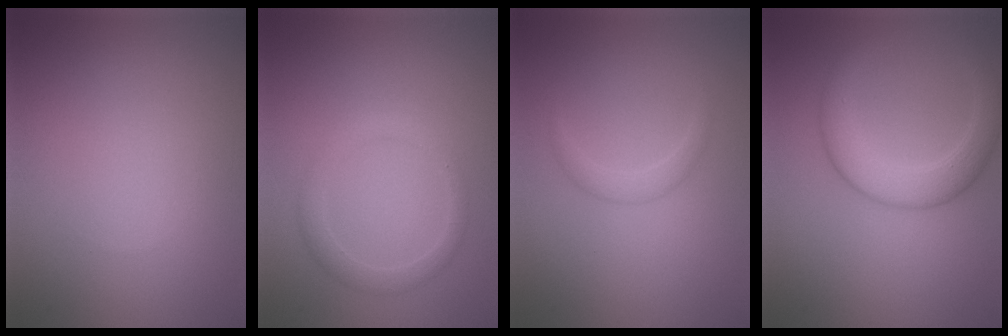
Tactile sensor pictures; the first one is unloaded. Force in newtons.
{"total": 1.8, "press": 1.8, "slide": 0.0}
{"total": 1.2, "press": 1.2, "slide": 0.1}
{"total": 4.2, "press": 4.2, "slide": 0.1}